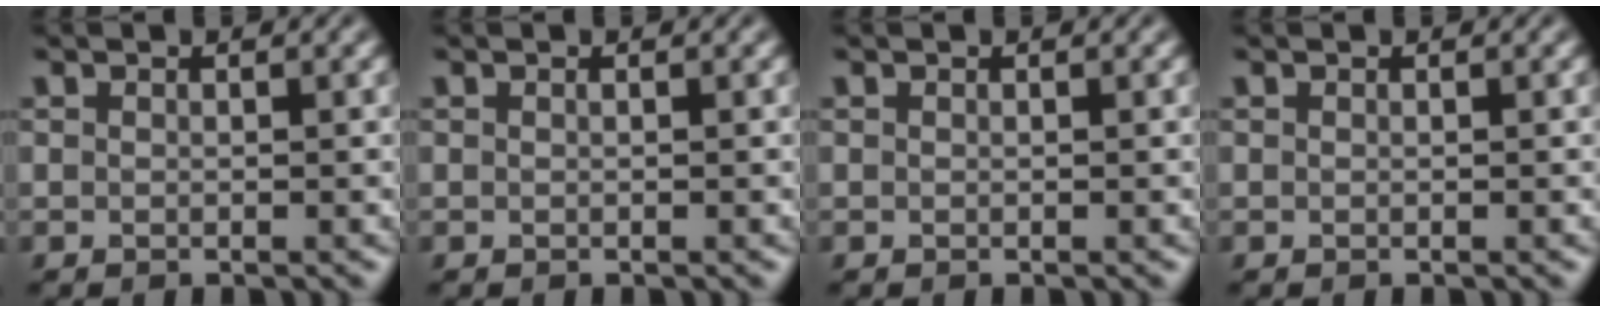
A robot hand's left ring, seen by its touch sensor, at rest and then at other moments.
{"total": 0.0}
{"total": 0.0}
{"total": 0.0}